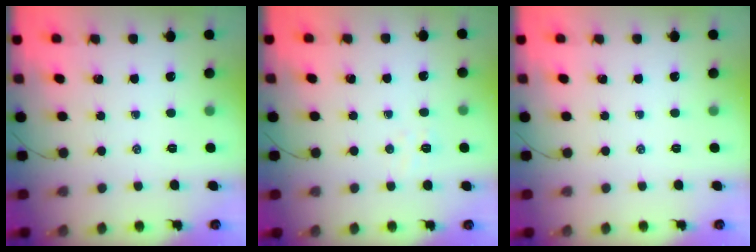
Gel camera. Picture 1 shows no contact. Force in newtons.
{"total": 3.8, "press": 3.7, "slide": 1.0}
{"total": 0.0}